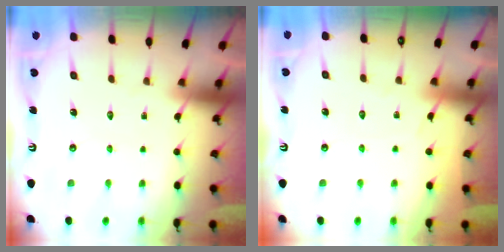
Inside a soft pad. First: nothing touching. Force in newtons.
{"total": 4.4, "press": 4.4, "slide": 0.6}